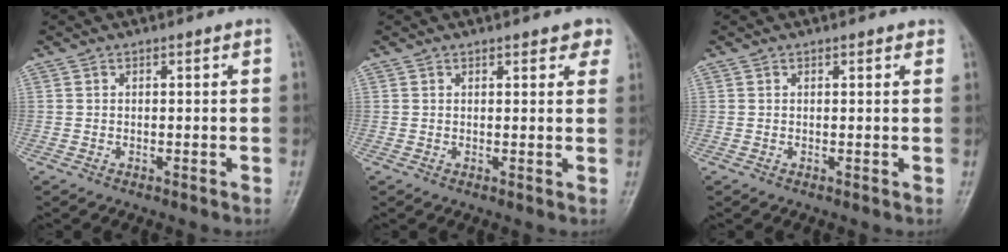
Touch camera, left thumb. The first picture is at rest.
{"total": 3.7, "force": [2.6, 1.5, 2.2], "torque": [-0.002, -0.006, 0.028]}
{"total": 1.1, "force": [0.8, 0.4, 0.7], "torque": [-0.008, -0.002, 0.007]}